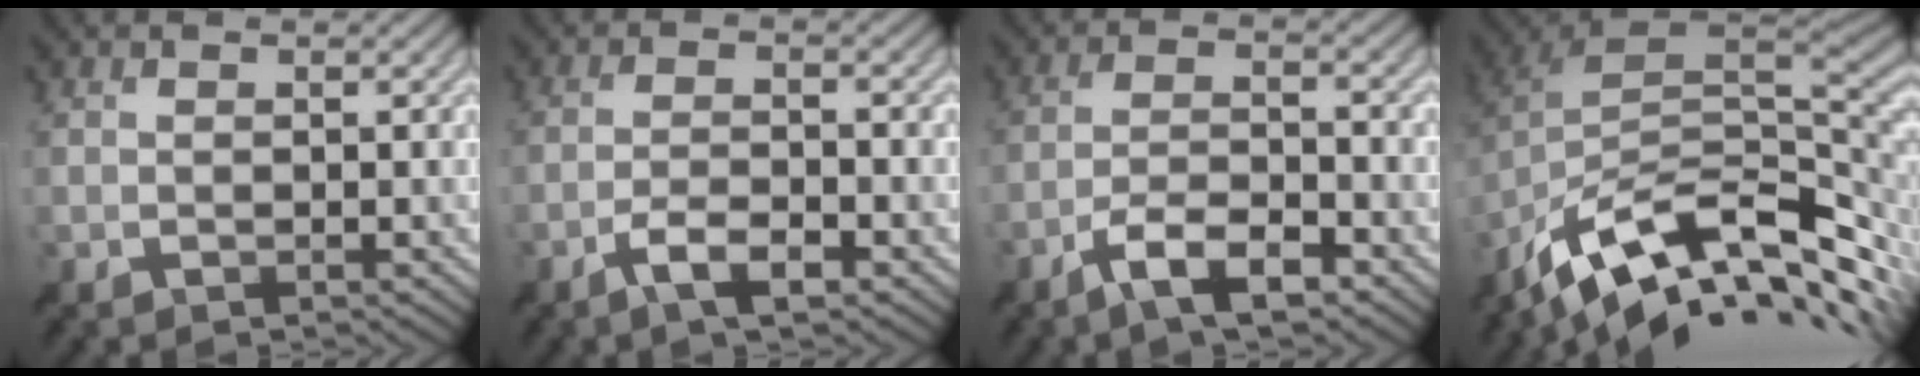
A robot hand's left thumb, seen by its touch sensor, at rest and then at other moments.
{"total": 4.4, "force": [-2.8, 1.1, 3.3], "torque": [-0.065, 0.002, -0.054]}
{"total": 7.0, "force": [-4.8, 1.8, 4.8], "torque": [-0.090, 0.005, -0.090]}
{"total": 14.3, "force": [-6.7, 6.1, 11.0], "torque": [-0.225, -0.009, -0.114]}